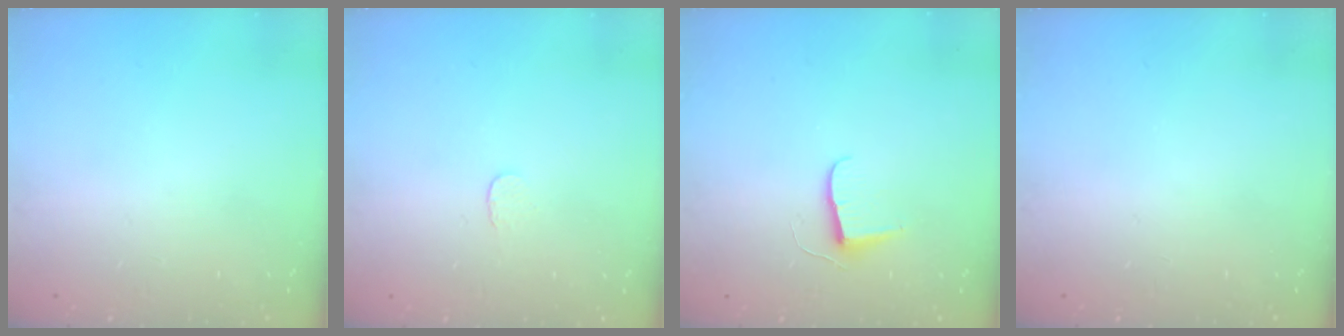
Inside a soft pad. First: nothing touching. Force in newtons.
{"total": 3.0, "press": 3.0, "slide": 0.2}
{"total": 6.8, "press": 6.8, "slide": 0.5}
{"total": 0.0}